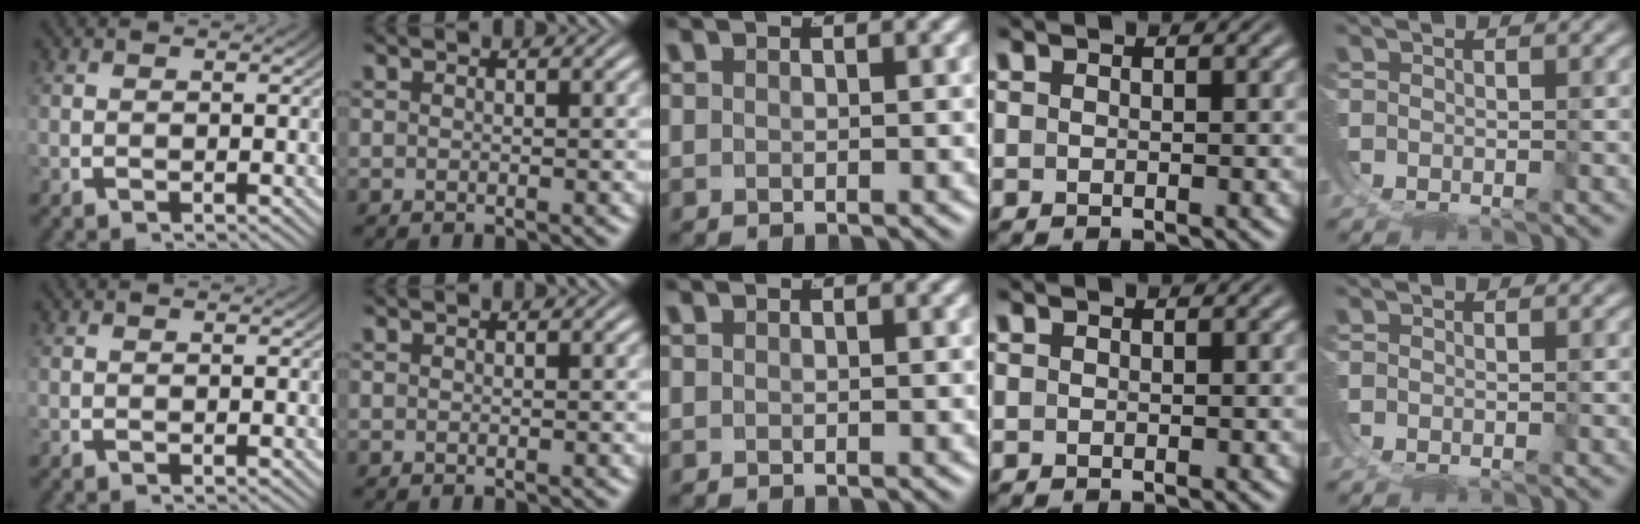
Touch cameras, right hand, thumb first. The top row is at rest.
{}